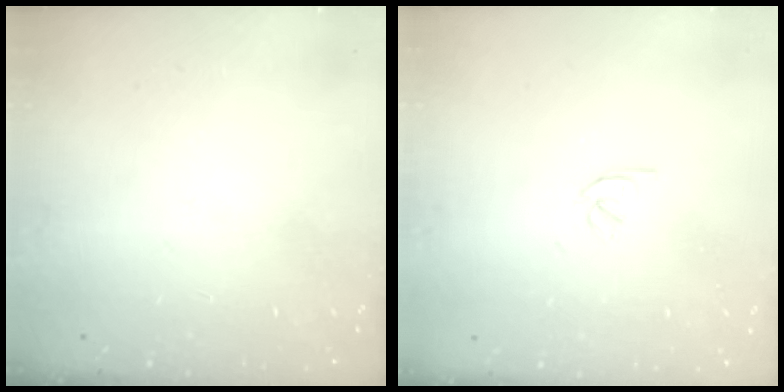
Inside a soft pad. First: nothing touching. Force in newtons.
{"total": 1.8, "press": 1.7, "slide": 0.5}